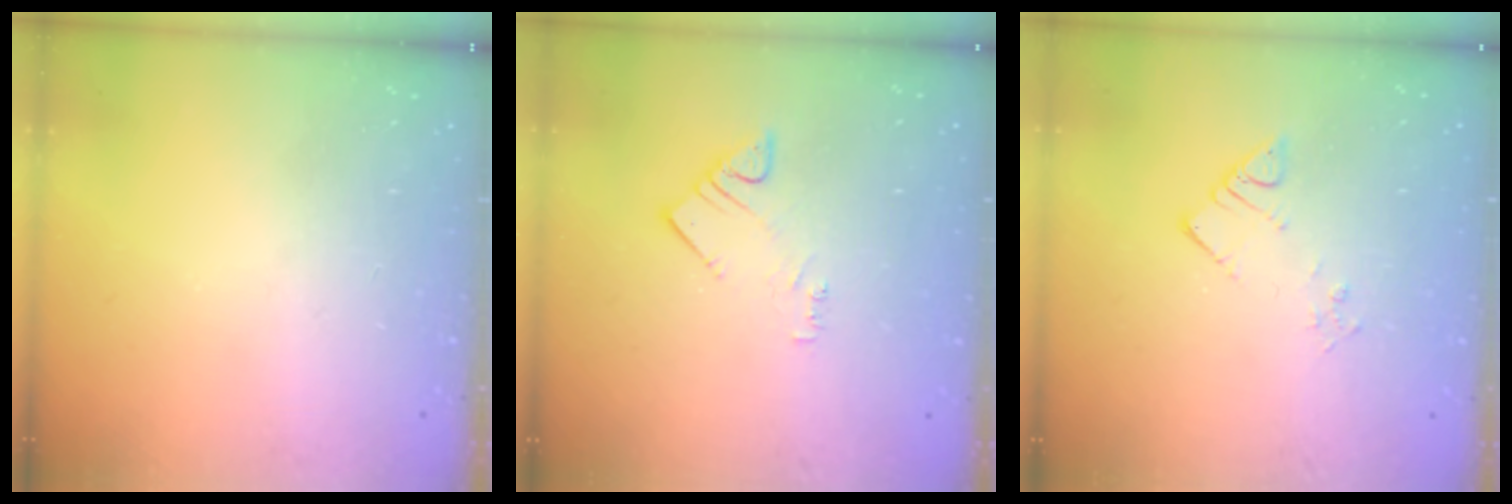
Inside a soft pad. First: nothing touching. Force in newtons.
{"total": 3.1, "press": 3.0, "slide": 0.4}
{"total": 3.9, "press": 3.9, "slide": 0.2}